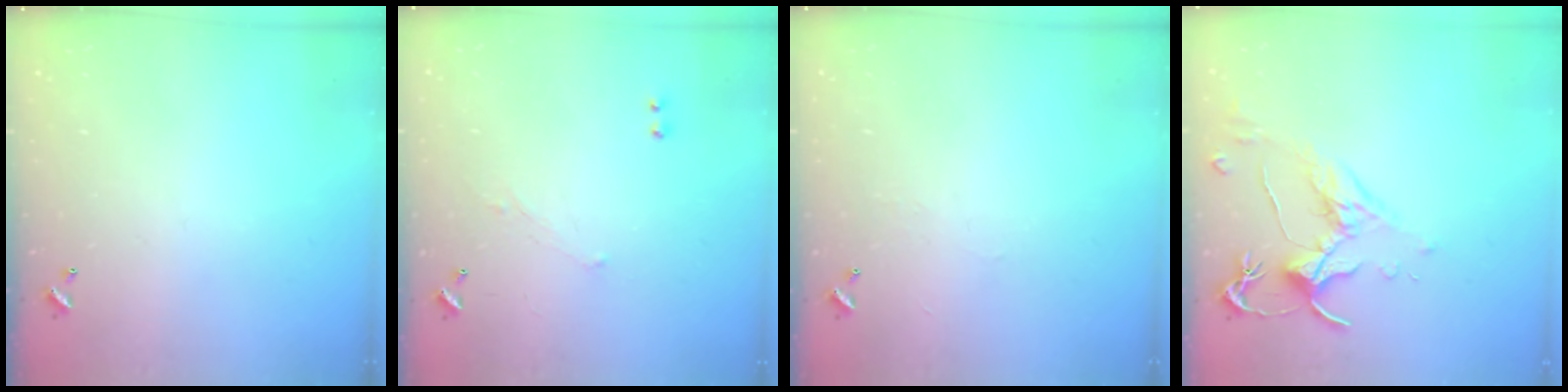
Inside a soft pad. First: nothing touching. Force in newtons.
{"total": 1.2, "press": 0.8, "slide": 0.9}
{"total": 2.3, "press": 2.3, "slide": 0.4}
{"total": 1.6, "press": 1.4, "slide": 0.7}